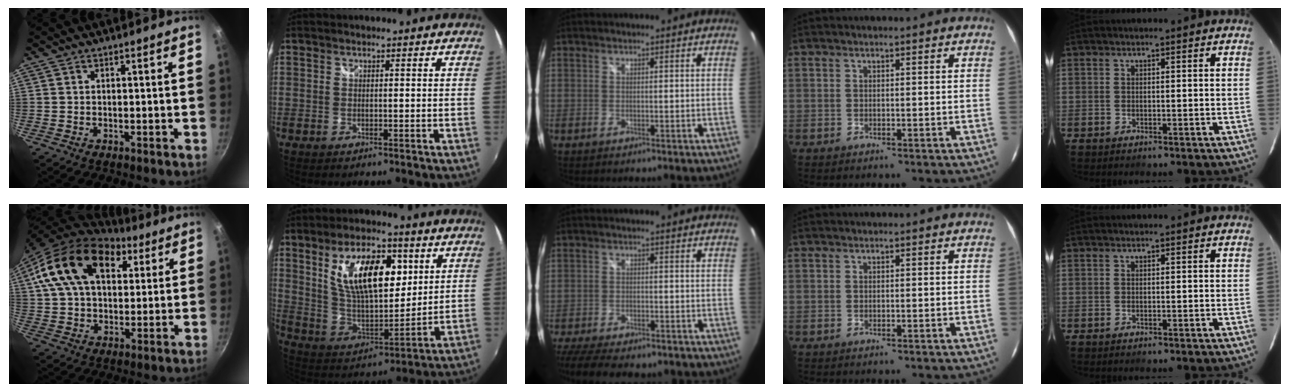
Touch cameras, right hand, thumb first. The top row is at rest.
{"thumb": {"total": 21.5, "force": [8.2, 13.6, 14.5], "torque": [-0.236, 0.007, 0.132]}, "index": {"total": 19.2, "force": [7.0, 9.1, 15.5], "torque": [-0.269, 0.004, 0.134]}, "middle": {"total": 13.8, "force": [-11.2, 4.1, 6.9], "torque": [-0.153, -0.035, -0.171]}}